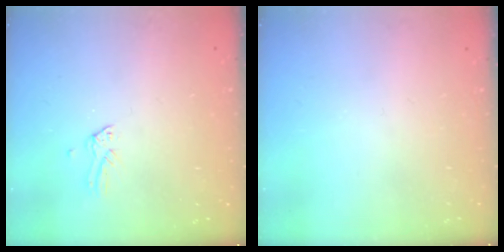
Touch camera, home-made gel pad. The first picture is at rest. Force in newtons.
{"total": 0.0}